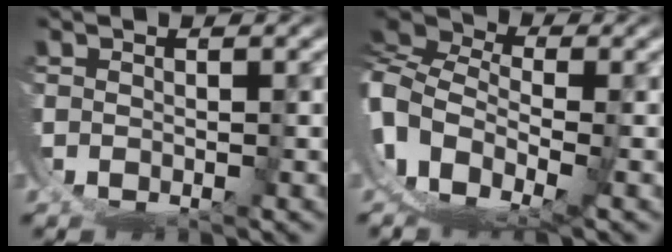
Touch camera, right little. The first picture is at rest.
{"total": 10.9, "force": [0.9, 9.0, 6.1], "torque": [-0.150, -0.022, 0.007]}